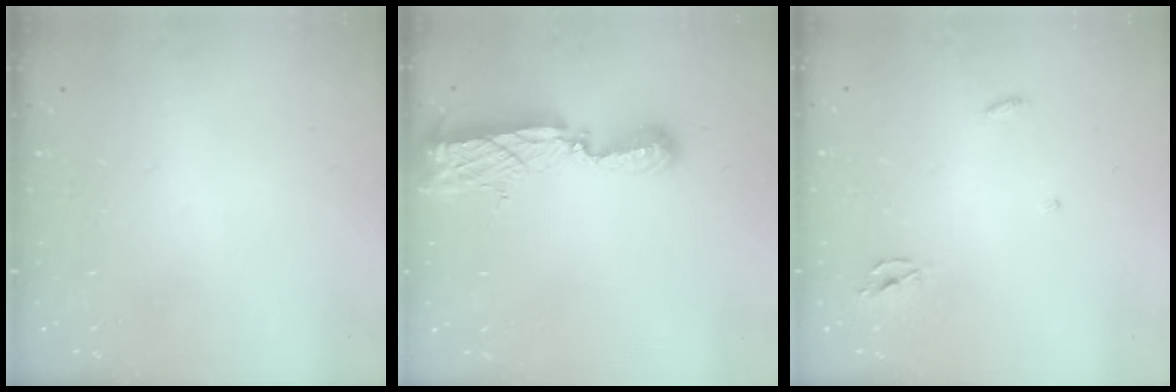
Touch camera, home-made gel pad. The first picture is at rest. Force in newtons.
{"total": 8.7, "press": 8.7, "slide": 0.7}
{"total": 2.5, "press": 2.5, "slide": 0.1}